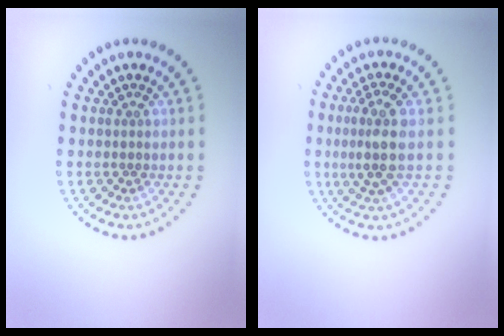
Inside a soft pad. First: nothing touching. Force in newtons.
{"total": 3.2, "press": 2.9, "slide": 1.4}